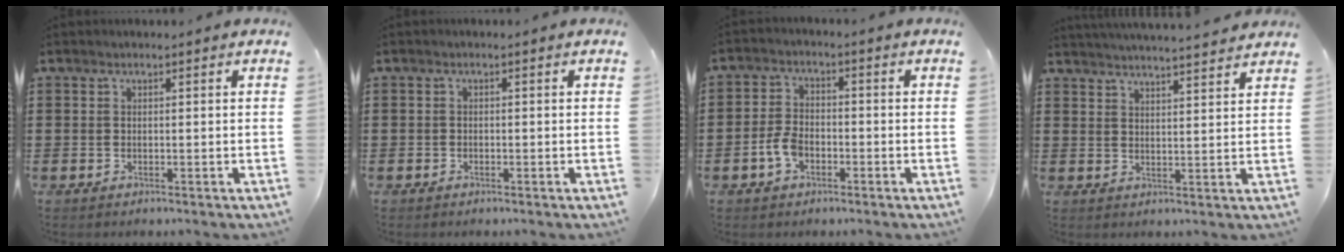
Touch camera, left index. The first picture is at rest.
{"total": 0.7, "force": [-0.6, 0.4, 0.1], "torque": [-0.004, 0.001, -0.013]}
{"total": 4.3, "force": [-1.7, 2.5, 3.1], "torque": [-0.083, -0.004, -0.040]}
{"total": 3.5, "force": [3.4, -0.6, 0.4], "torque": [-0.020, -0.019, 0.059]}